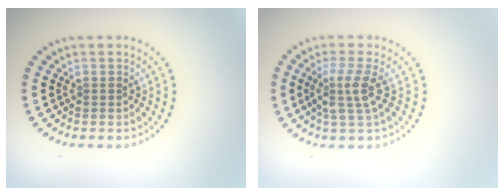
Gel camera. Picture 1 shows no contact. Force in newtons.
{"total": 2.8, "press": 2.1, "slide": 1.8}